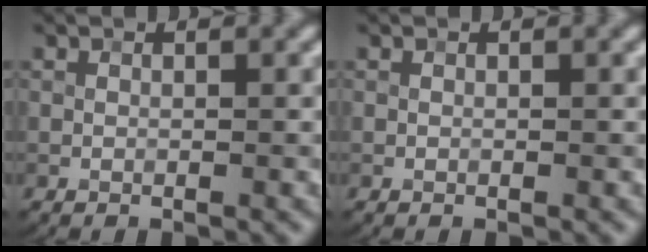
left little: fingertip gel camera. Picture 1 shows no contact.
{"total": 0.0}